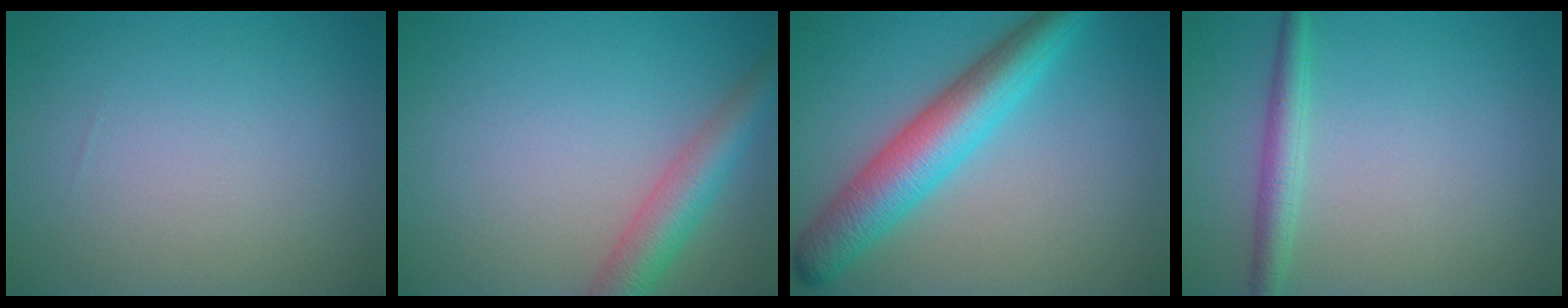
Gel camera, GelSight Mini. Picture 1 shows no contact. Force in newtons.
{"total": 4.3, "press": 4.3, "slide": 0.3}
{"total": 6.9, "press": 6.9, "slide": 0.1}
{"total": 2.3, "press": 2.3, "slide": 0.1}